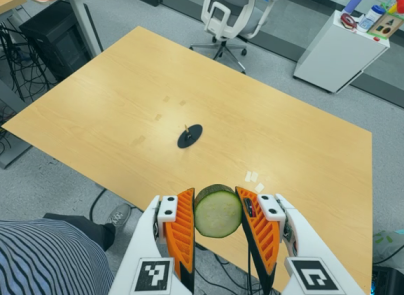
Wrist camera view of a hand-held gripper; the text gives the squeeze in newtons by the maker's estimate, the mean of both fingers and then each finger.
{"total": 11.5, "left": 10.7, "right": 12.4}